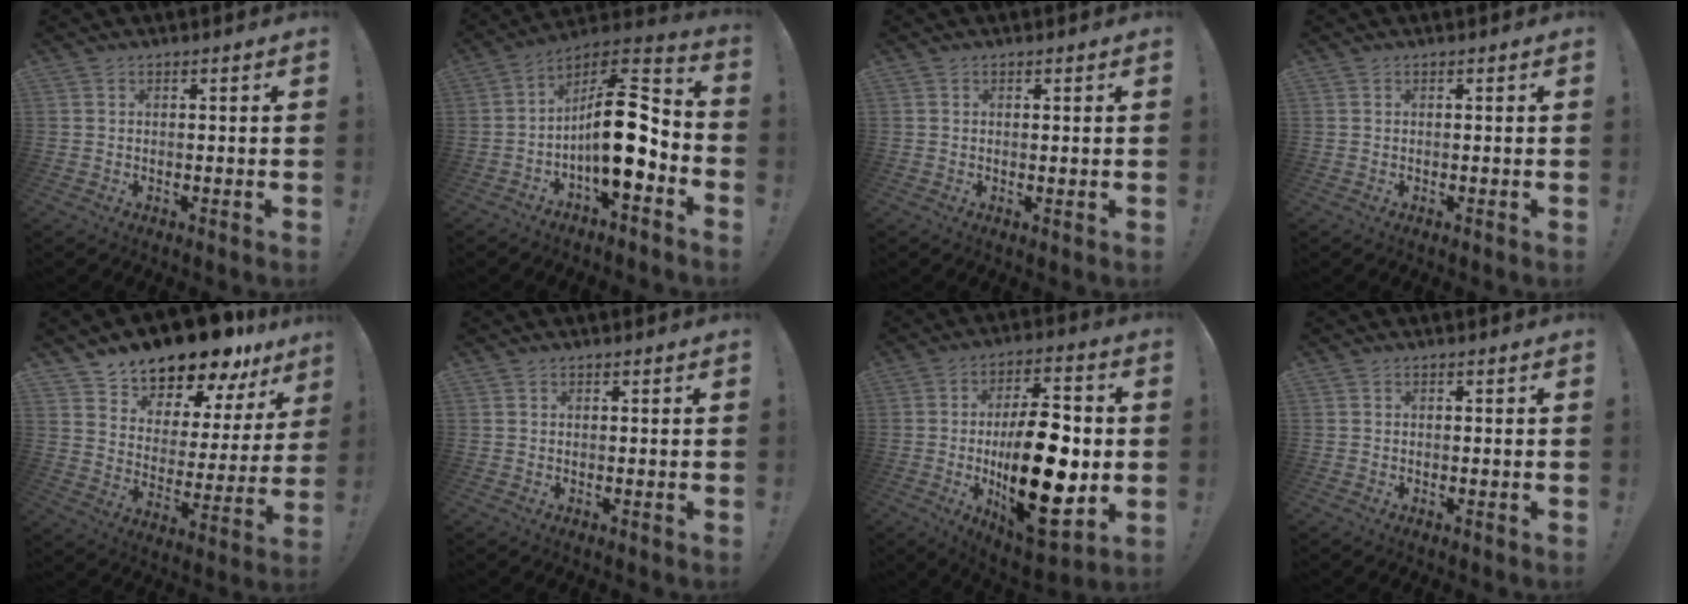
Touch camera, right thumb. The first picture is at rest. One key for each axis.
{"total": 17.7, "fx": -2.8, "fy": 7.0, "fz": 16.0, "tx": -0.260, "ty": 0.018, "tz": -0.041}
{"total": 0.6, "fx": 0.4, "fy": -0.2, "fz": 0.5, "tx": 0.002, "ty": -0.005, "tz": 0.004}
{"total": 0.0}
{"total": 12.6, "fx": 11.8, "fy": 3.3, "fz": 3.0, "tx": -0.059, "ty": -0.112, "tz": 0.202}
{"total": 0.0}
{"total": 25.6, "fx": -2.8, "fy": 11.5, "fz": 22.8, "tx": -0.393, "ty": 0.003, "tz": -0.038}
{"total": 0.0}